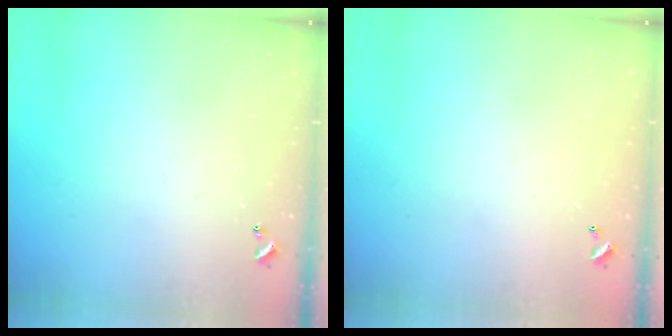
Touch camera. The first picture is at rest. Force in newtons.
{"total": 2.9, "press": 2.9, "slide": 0.1}